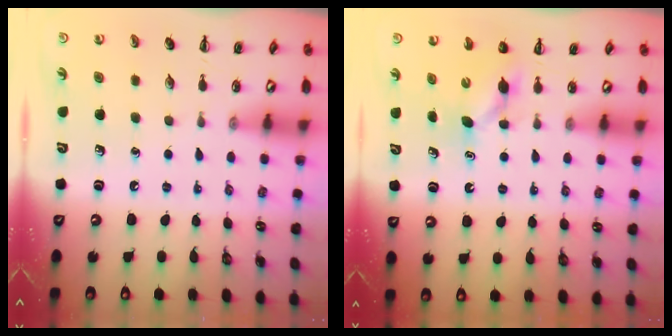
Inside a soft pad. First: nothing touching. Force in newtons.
{"total": 4.0, "press": 3.9, "slide": 1.1}